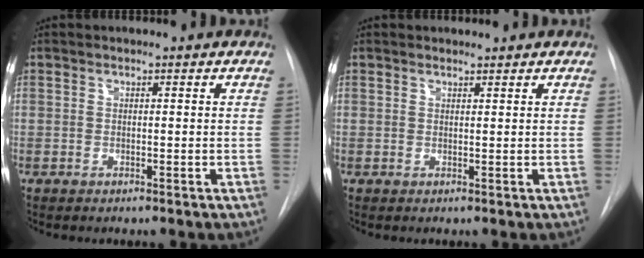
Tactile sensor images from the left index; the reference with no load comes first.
{"total": 0.7, "force": [0.7, 0.1, -0.1], "torque": [-0.009, -0.002, 0.013]}